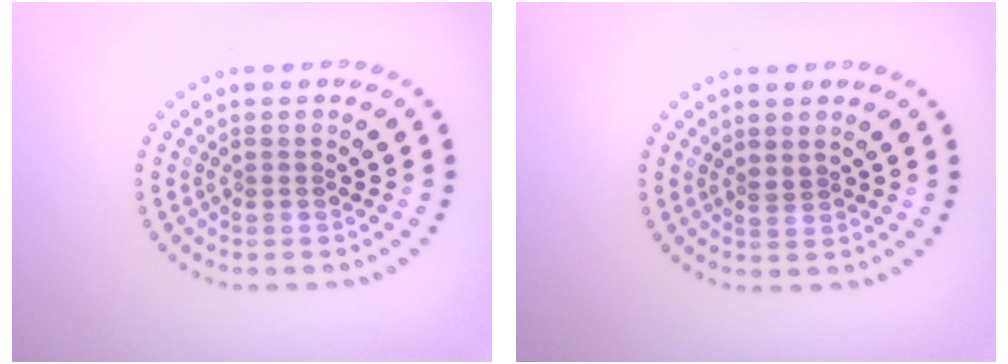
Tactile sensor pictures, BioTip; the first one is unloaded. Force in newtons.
{"total": 0.6, "press": 0.4, "slide": 0.4}